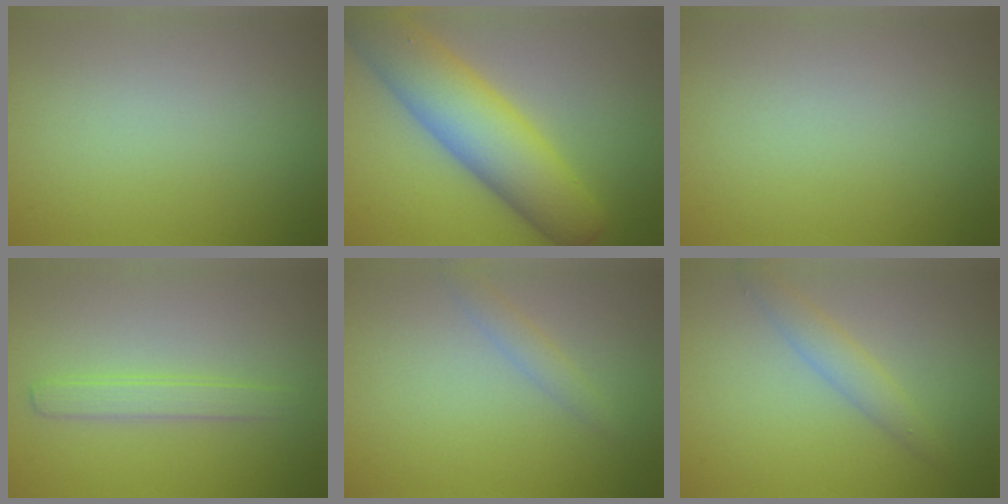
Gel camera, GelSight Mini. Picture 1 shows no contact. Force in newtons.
{"total": 9.5, "press": 9.5, "slide": 0.5}
{"total": 0.0}
{"total": 2.1, "press": 2.1, "slide": 0.1}
{"total": 1.4, "press": 1.4, "slide": 0.1}
{"total": 2.2, "press": 2.2, "slide": 0.1}